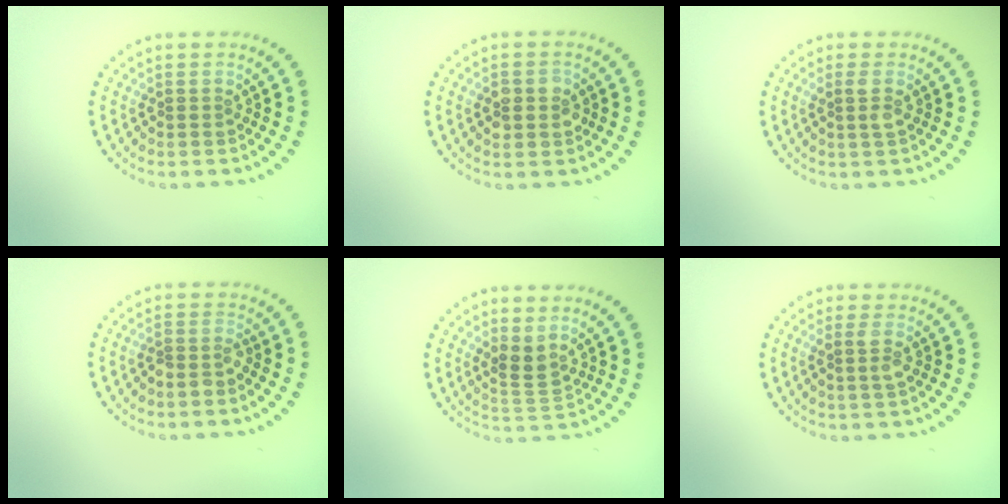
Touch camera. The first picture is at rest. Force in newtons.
{"total": 2.3, "press": 2.2, "slide": 0.2}
{"total": 1.2, "press": 1.1, "slide": 0.4}
{"total": 1.7, "press": 1.4, "slide": 1.0}
{"total": 2.2, "press": 1.6, "slide": 1.5}
{"total": 1.2, "press": 1.1, "slide": 0.5}